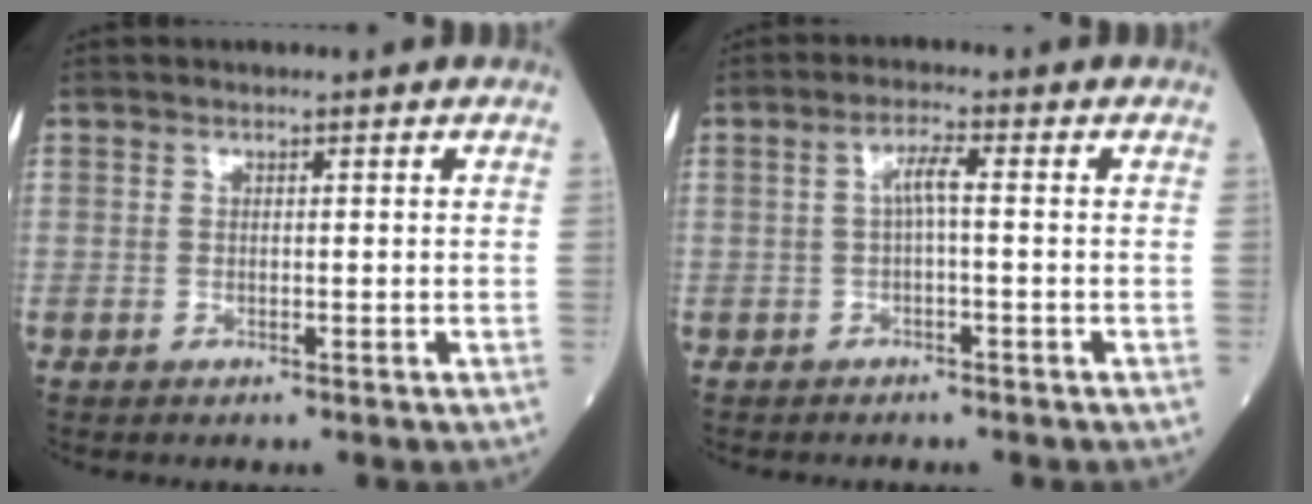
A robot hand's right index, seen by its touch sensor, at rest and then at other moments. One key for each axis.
{"total": 2.6, "fx": 0.1, "fy": 0.2, "fz": 2.6, "tx": -0.054, "ty": 0.009, "tz": 0.001}